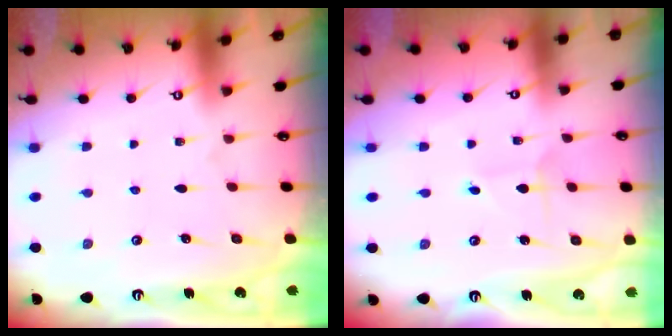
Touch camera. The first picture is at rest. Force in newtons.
{"total": 2.1, "press": 2.1, "slide": 0.2}